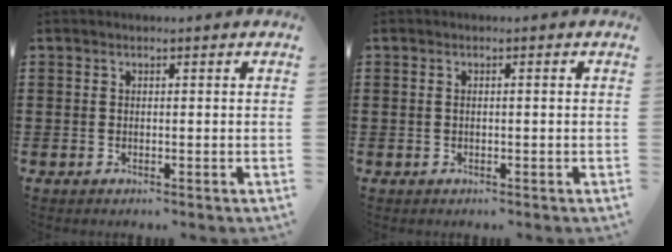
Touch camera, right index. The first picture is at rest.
{"total": 0.7, "force": [0.0, 0.1, 0.6], "torque": [-0.013, -0.001, 0.000]}